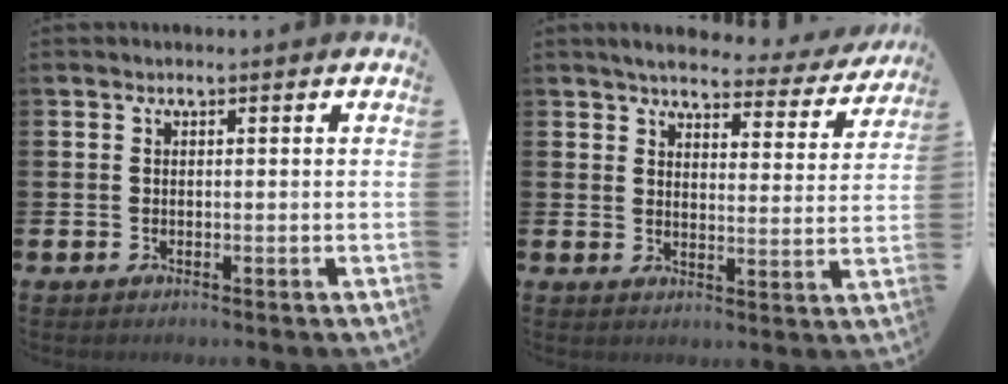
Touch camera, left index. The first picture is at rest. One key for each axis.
{"total": 4.5, "fx": 4.2, "fy": 1.0, "fz": 1.3, "tx": -0.034, "ty": -0.030, "tz": 0.067}